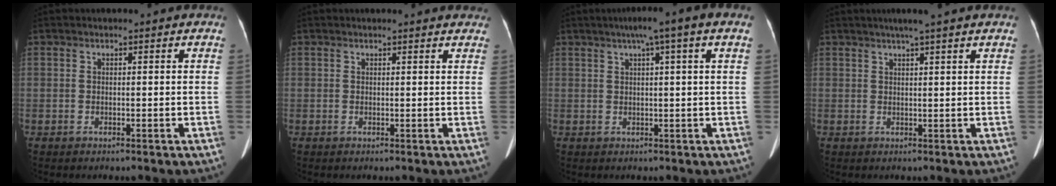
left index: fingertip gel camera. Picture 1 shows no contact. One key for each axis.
{"total": 4.8, "fx": 4.6, "fy": 0.8, "fz": 1.3, "tx": -0.012, "ty": 0.007, "tz": 0.033}
{"total": 7.1, "fx": 3.9, "fy": -0.4, "fz": 6.0, "tx": -0.081, "ty": 0.033, "tz": 0.050}
{"total": 3.8, "fx": 2.8, "fy": -0.7, "fz": 2.4, "tx": -0.036, "ty": 0.013, "tz": 0.043}